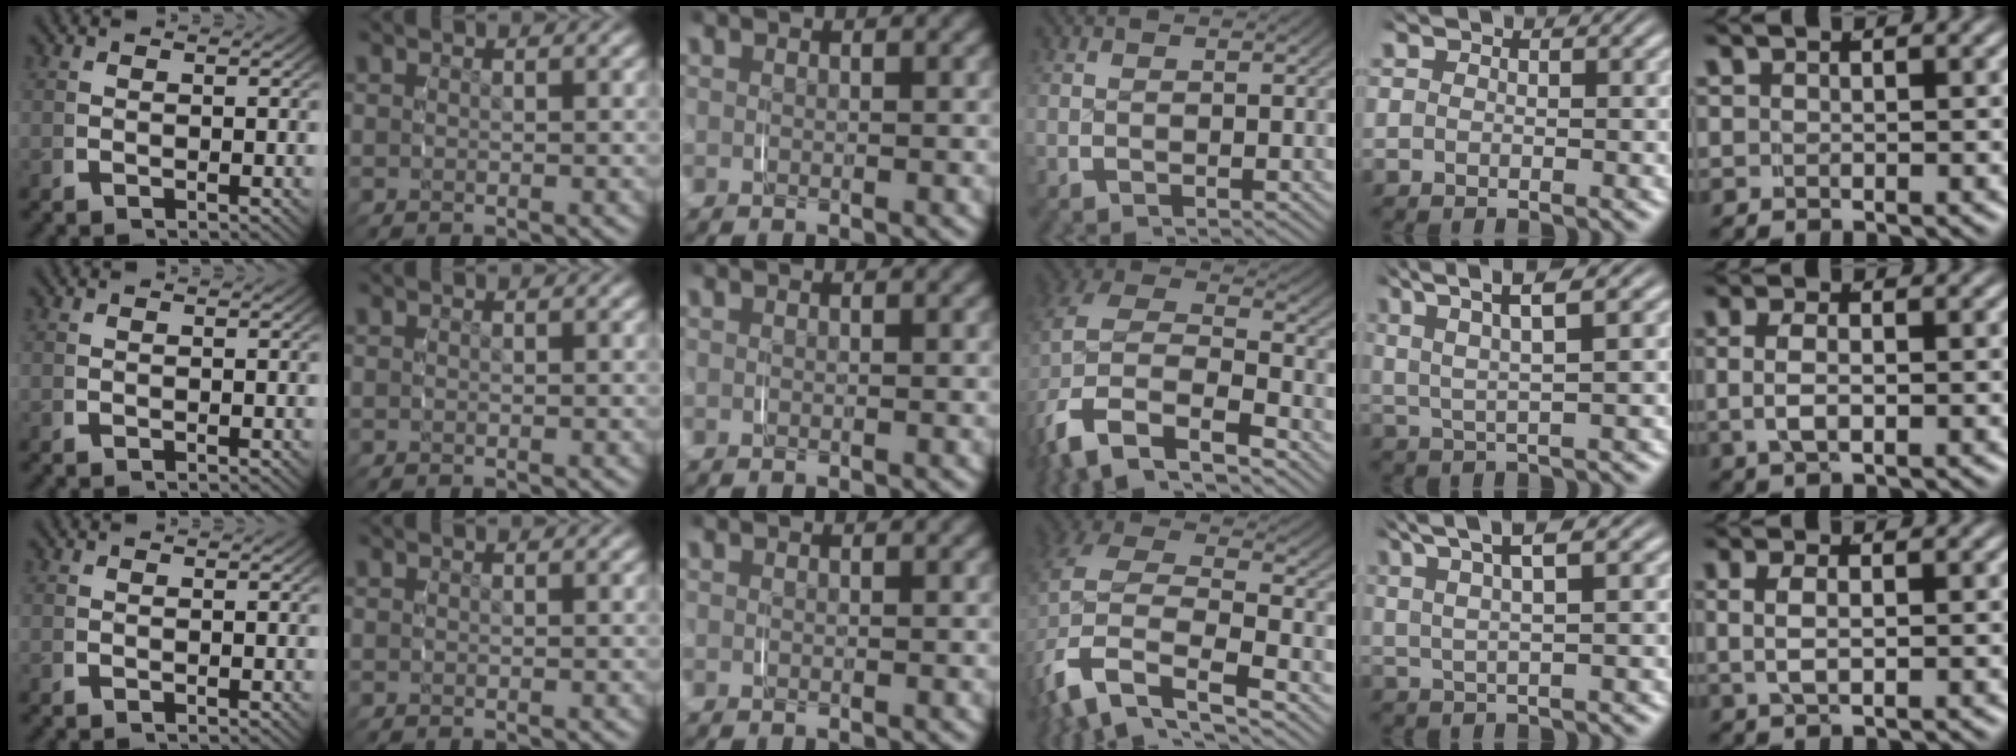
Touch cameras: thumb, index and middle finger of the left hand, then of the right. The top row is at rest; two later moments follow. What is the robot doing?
{"motion": "grasp_and_lifting", "object": "shirt"}